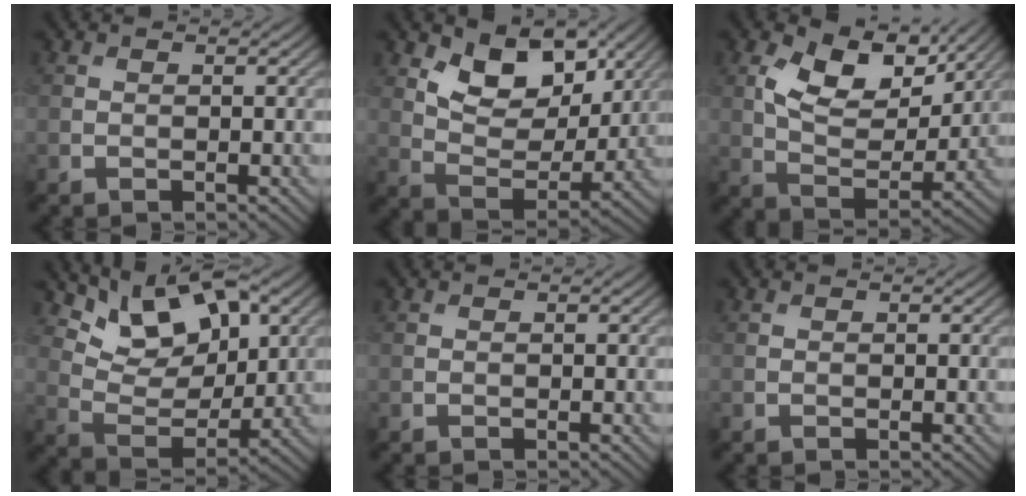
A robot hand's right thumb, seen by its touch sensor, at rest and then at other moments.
{"total": 9.0, "force": [5.1, 5.3, 5.3], "torque": [-0.100, -0.020, 0.087]}
{"total": 10.7, "force": [5.1, 5.8, 7.4], "torque": [-0.147, -0.008, 0.090]}
{"total": 9.7, "force": [5.9, 5.0, 5.8], "torque": [-0.108, -0.012, 0.102]}
{"total": 0.0}
{"total": 0.0}